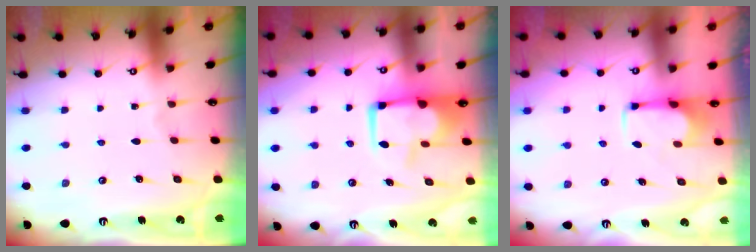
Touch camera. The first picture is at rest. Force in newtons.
{"total": 4.2, "press": 3.8, "slide": 1.7}
{"total": 2.8, "press": 2.7, "slide": 0.9}